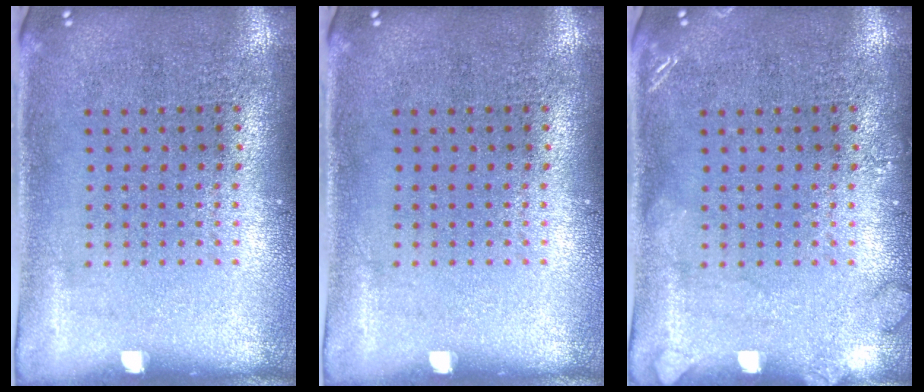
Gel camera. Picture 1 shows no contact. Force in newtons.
{"total": 0.0}
{"total": 1.5, "press": 1.5, "slide": 0.2}